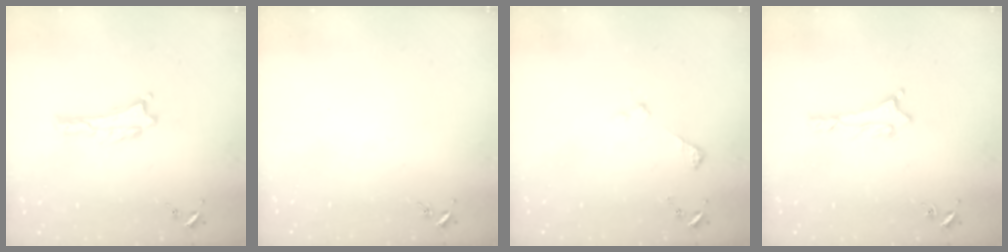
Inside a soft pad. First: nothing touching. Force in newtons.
{"total": 0.0}
{"total": 2.9, "press": 2.9, "slide": 0.3}
{"total": 0.9, "press": 0.8, "slide": 0.1}